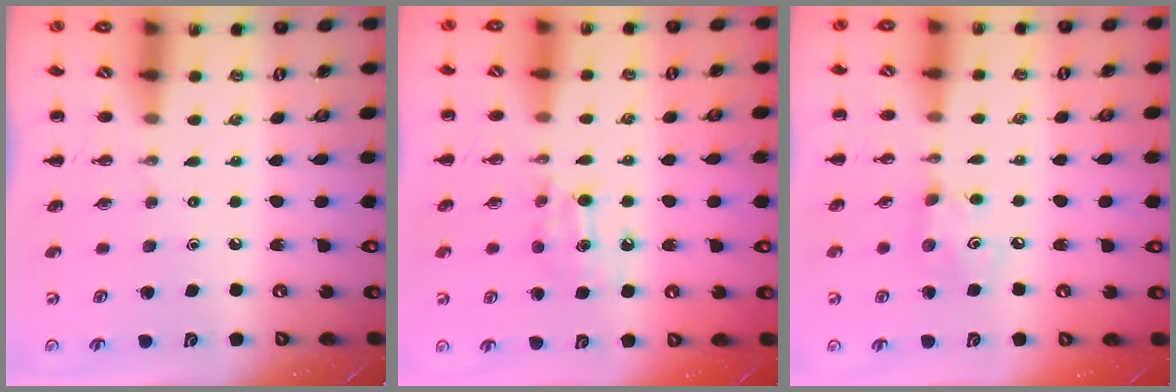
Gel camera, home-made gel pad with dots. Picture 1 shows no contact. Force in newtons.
{"total": 7.1, "press": 7.0, "slide": 1.0}
{"total": 3.9, "press": 3.8, "slide": 0.6}